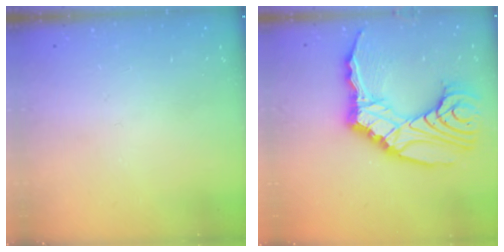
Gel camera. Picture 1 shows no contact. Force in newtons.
{"total": 23.5, "press": 23.3, "slide": 3.0}